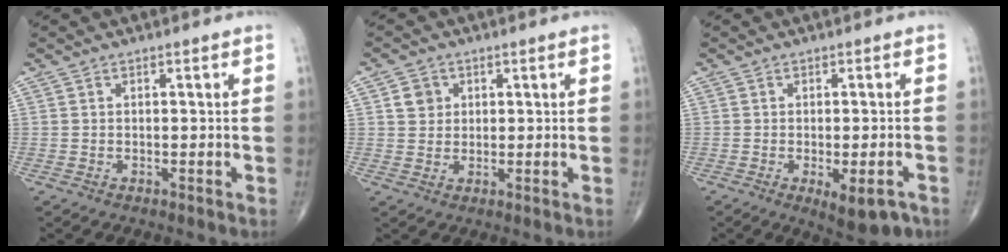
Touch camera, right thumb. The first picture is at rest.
{"total": 3.5, "force": [1.2, 3.1, 1.2], "torque": [-0.004, -0.004, 0.018]}
{"total": 7.5, "force": [-3.3, 2.9, 6.0], "torque": [-0.074, 0.004, -0.038]}